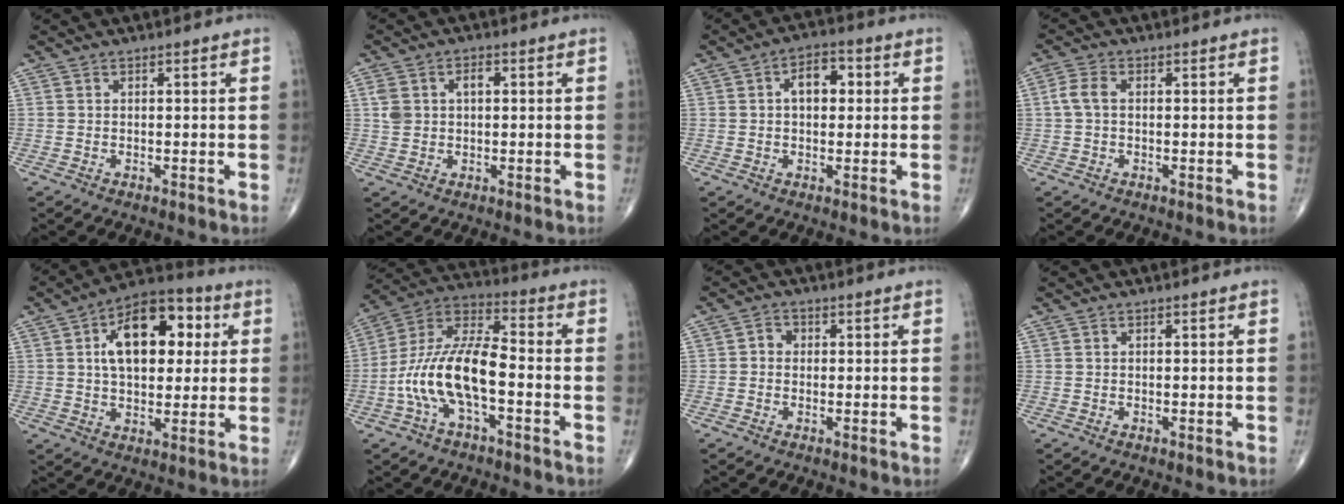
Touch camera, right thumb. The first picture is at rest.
{"total": 5.0, "force": [1.1, 3.4, 3.5], "torque": [-0.062, 0.012, 0.021]}
{"total": 6.4, "force": [1.1, 3.9, 5.0], "torque": [-0.062, 0.015, 0.009]}
{"total": 3.4, "force": [0.2, 2.1, 2.7], "torque": [-0.062, 0.008, 0.000]}
{"total": 16.9, "force": [4.0, 9.7, 13.2], "torque": [-0.173, 0.014, 0.059]}
{"total": 15.2, "force": [-4.0, 6.2, 13.3], "torque": [-0.268, 0.048, -0.080]}
{"total": 2.1, "force": [0.0, 1.9, 1.0], "torque": [-0.002, 0.007, -0.007]}
{"total": 0.0}